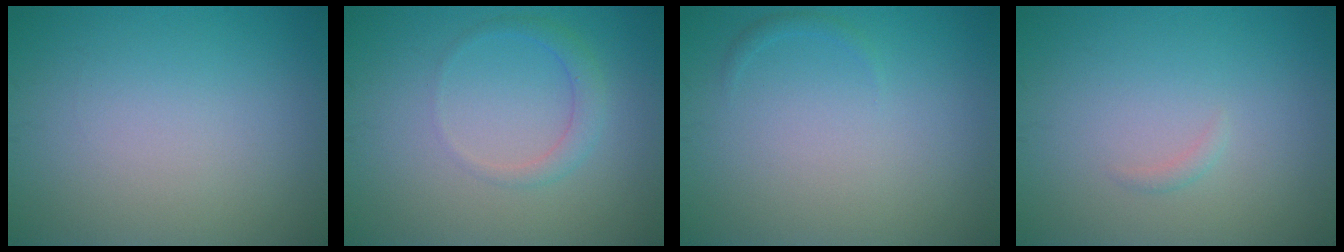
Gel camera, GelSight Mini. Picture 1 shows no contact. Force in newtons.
{"total": 1.8, "press": 1.8, "slide": 0.1}
{"total": 0.6, "press": 0.6, "slide": 0.0}
{"total": 0.6, "press": 0.6, "slide": 0.0}